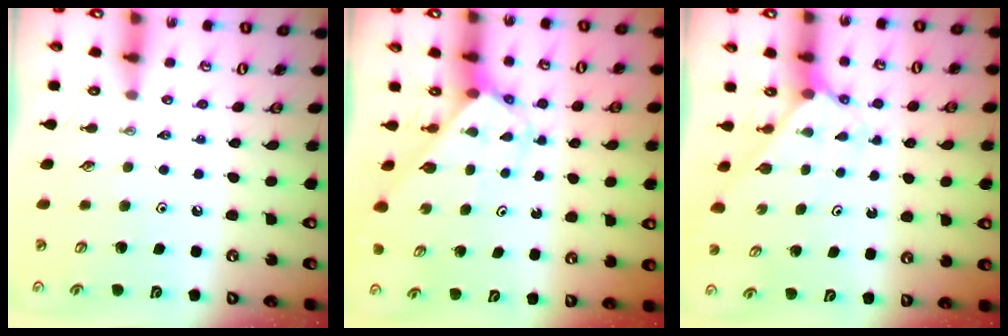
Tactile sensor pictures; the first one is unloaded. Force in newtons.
{"total": 2.9, "press": 2.9, "slide": 0.2}
{"total": 2.3, "press": 2.3, "slide": 0.2}